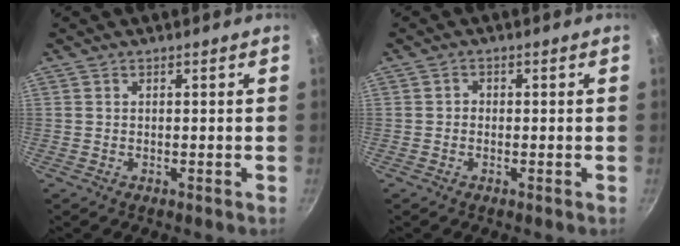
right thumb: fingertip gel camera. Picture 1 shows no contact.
{"total": 1.0, "force": [-0.4, 0.8, 0.4], "torque": [-0.003, 0.004, -0.010]}